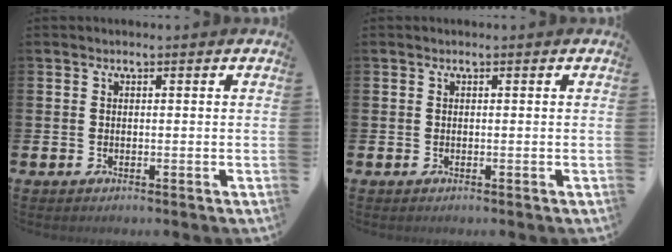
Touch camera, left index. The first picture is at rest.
{"total": 0.0}